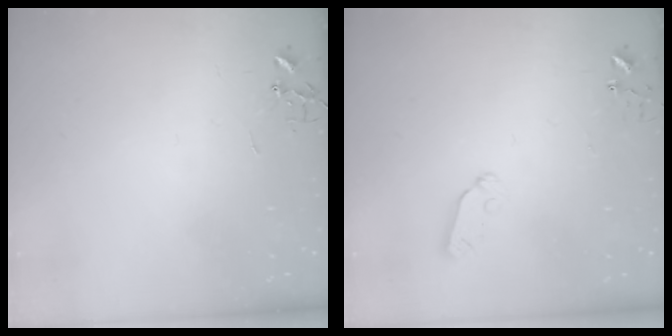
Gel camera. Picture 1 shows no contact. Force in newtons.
{"total": 3.7, "press": 3.6, "slide": 0.5}